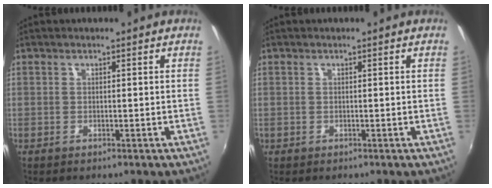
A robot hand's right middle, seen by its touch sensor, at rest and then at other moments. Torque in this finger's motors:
{"motor_torque": [-0.36, -0.16, -0.12, -0.01]}